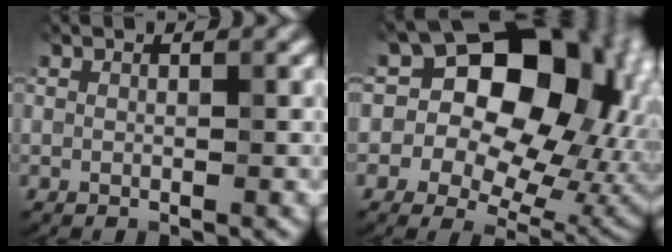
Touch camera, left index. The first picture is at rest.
{"total": 15.8, "force": [3.0, 12.0, 9.8], "torque": [-0.136, 0.035, 0.070]}